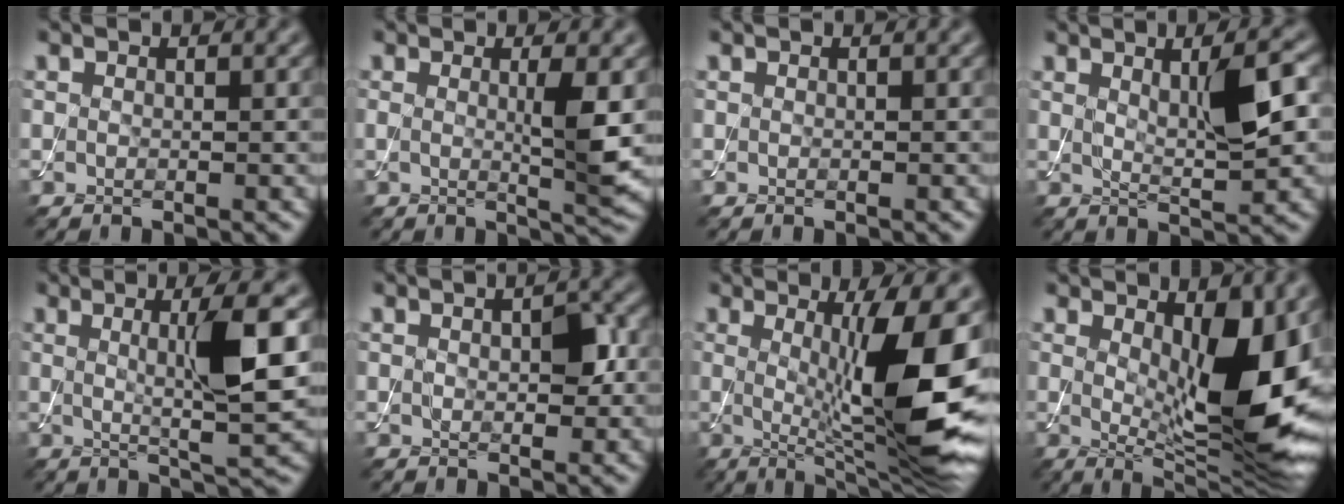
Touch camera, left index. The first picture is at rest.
{"total": 3.4, "force": [0.3, 0.4, 3.4], "torque": [-0.055, -0.008, 0.004]}
{"total": 0.0}
{"total": 4.7, "force": [1.3, 1.0, 4.4], "torque": [-0.070, -0.001, 0.022]}
{"total": 6.8, "force": [1.0, 1.1, 6.7], "torque": [-0.102, 0.000, 0.019]}
{"total": 2.9, "force": [0.3, 1.5, 2.5], "torque": [-0.039, 0.003, 0.006]}
{"total": 12.0, "force": [0.7, 2.7, 11.7], "torque": [-0.167, -0.013, 0.017]}
{"total": 10.9, "force": [1.1, 4.0, 10.1], "torque": [-0.141, -0.022, 0.024]}